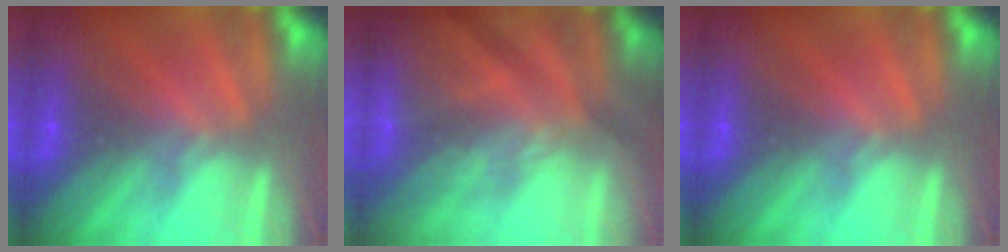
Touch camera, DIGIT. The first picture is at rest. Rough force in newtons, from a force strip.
{"total": 7.0}
{"total": 0.0}